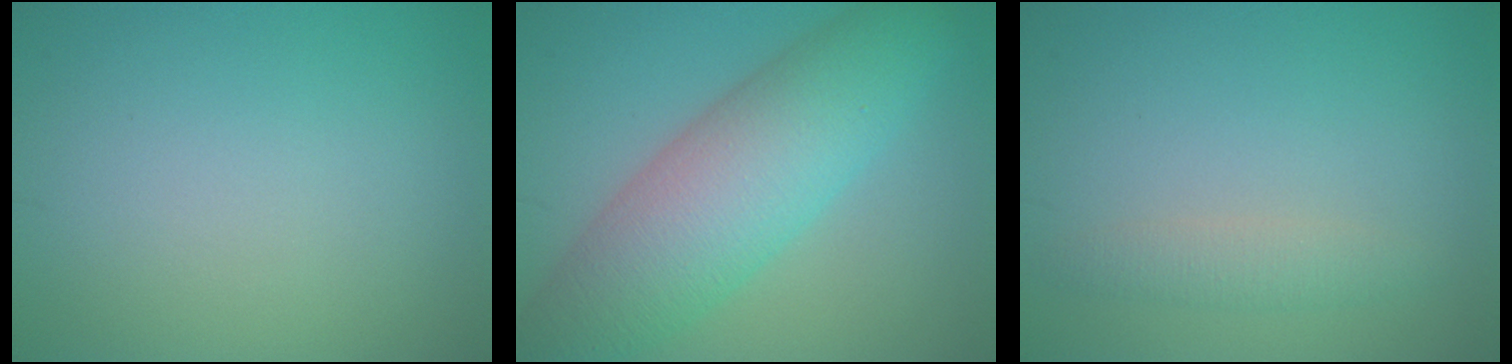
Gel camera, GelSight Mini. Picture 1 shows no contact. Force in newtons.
{"total": 9.2, "press": 9.2, "slide": 0.2}
{"total": 1.9, "press": 1.9, "slide": 0.0}